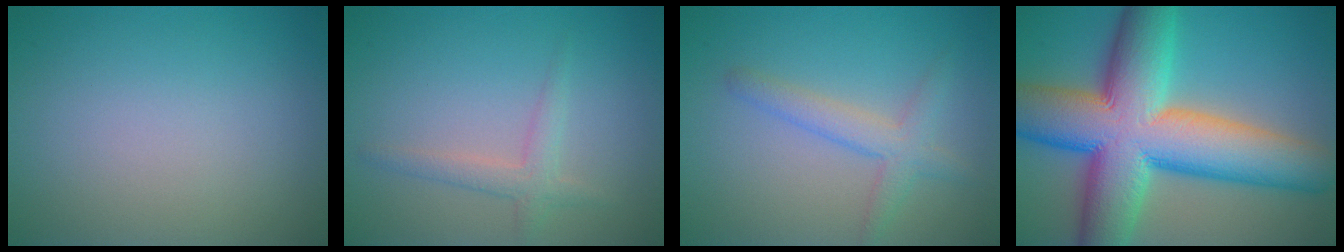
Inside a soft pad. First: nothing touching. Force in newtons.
{"total": 2.0, "press": 2.0, "slide": 0.1}
{"total": 2.8, "press": 2.8, "slide": 0.1}
{"total": 15.9, "press": 15.9, "slide": 0.6}